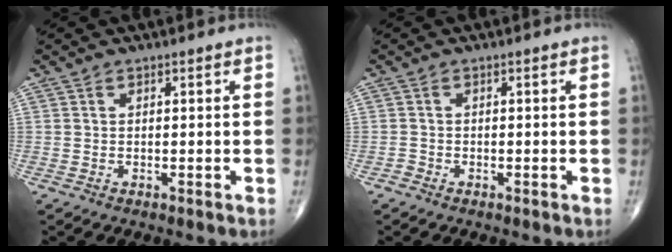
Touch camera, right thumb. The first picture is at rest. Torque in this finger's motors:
{"motor_torque": [0.20, -0.05, -0.15, -0.12, 0.02]}